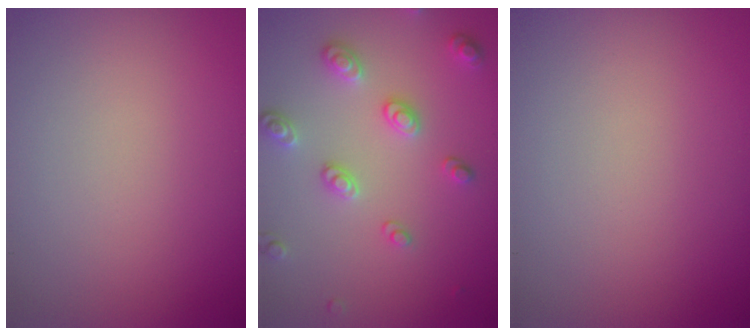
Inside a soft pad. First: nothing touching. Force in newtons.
{"total": 2.9, "press": 2.7, "slide": 1.0}
{"total": 0.0}